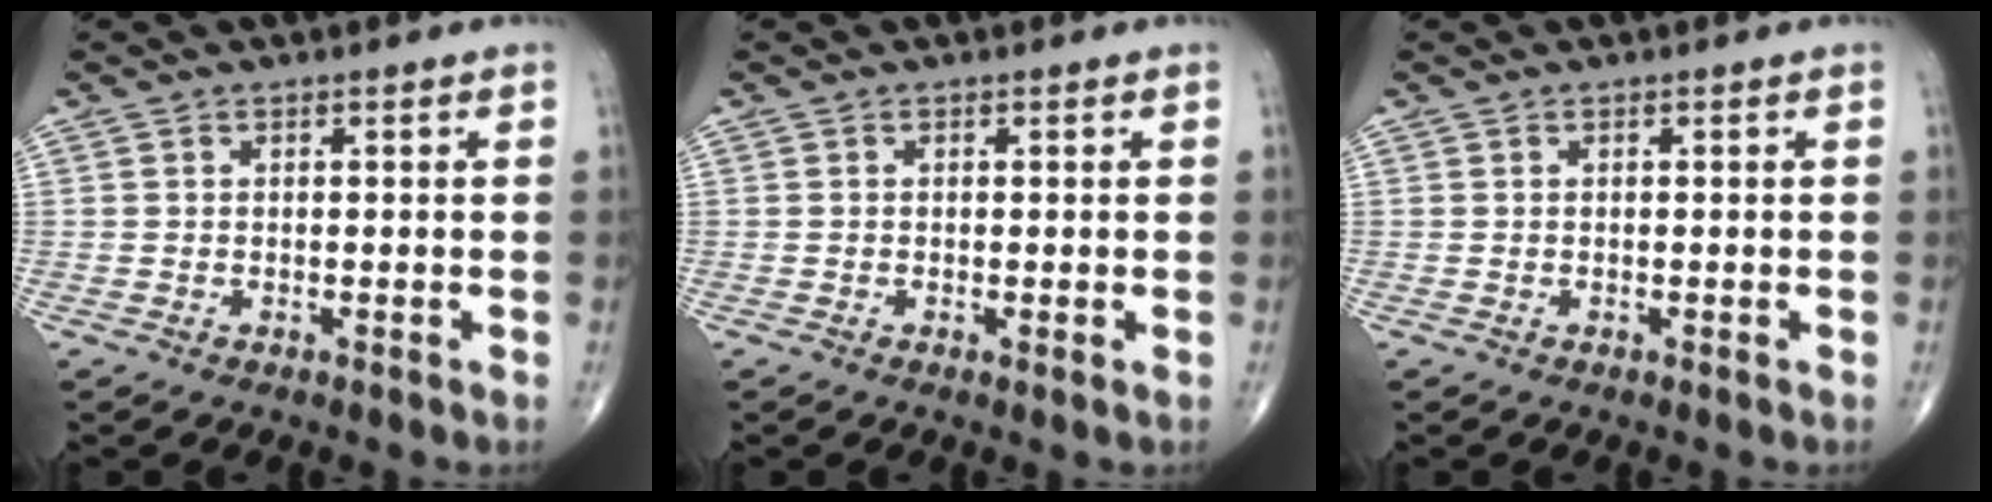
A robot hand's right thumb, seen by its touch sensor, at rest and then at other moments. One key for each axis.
{"total": 0.6, "fx": -0.1, "fy": 0.0, "fz": 0.6, "tx": -0.015, "ty": -0.004, "tz": -0.004}
{"total": 0.0}